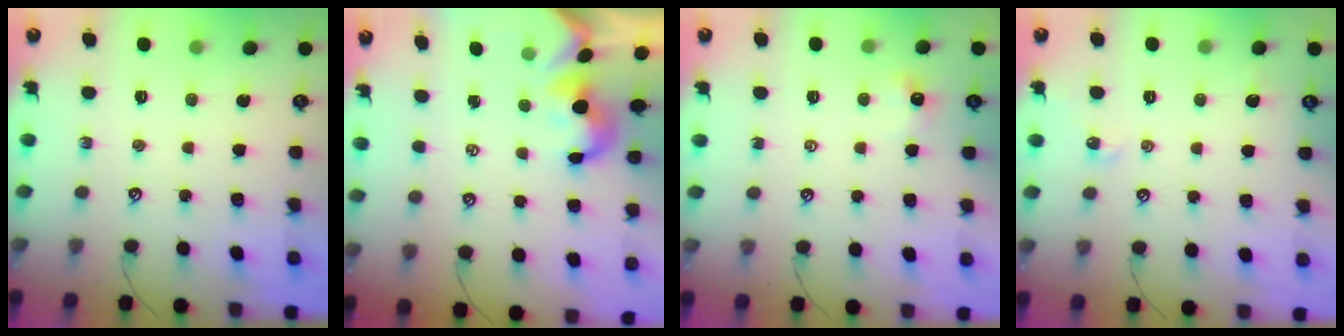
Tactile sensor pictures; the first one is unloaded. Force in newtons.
{"total": 0.5, "press": 0.2, "slide": 0.5}
{"total": 2.2, "press": 2.2, "slide": 0.4}
{"total": 1.3, "press": 1.2, "slide": 0.4}